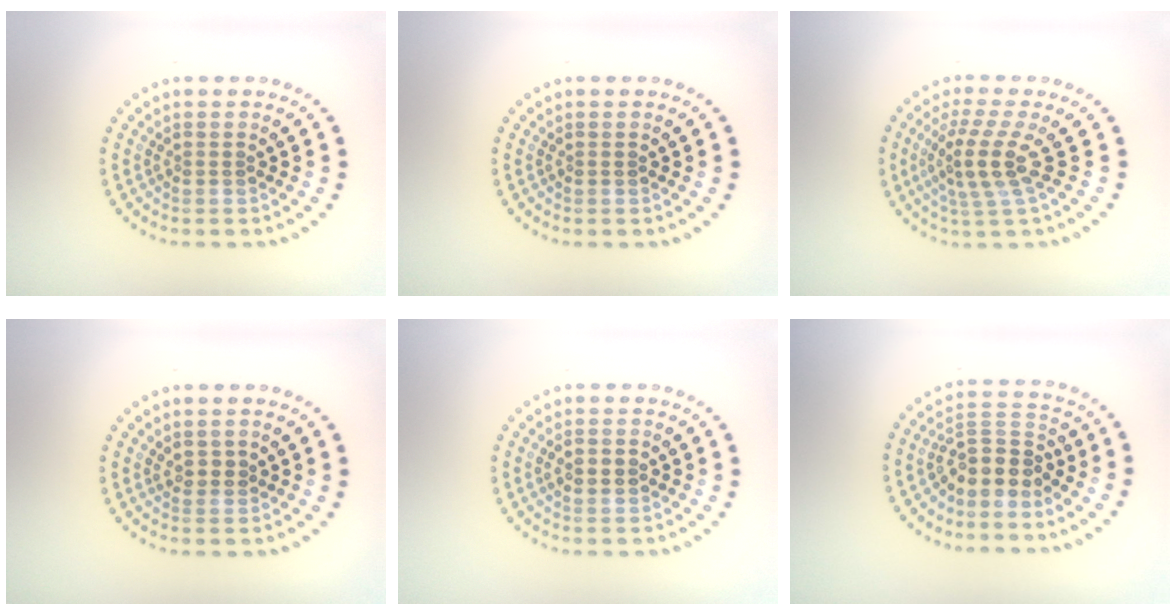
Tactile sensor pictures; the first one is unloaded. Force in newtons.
{"total": 0.0}
{"total": 3.7, "press": 3.0, "slide": 2.3}
{"total": 0.8, "press": 0.8, "slide": 0.3}
{"total": 2.3, "press": 2.2, "slide": 0.1}
{"total": 3.9, "press": 3.3, "slide": 2.1}